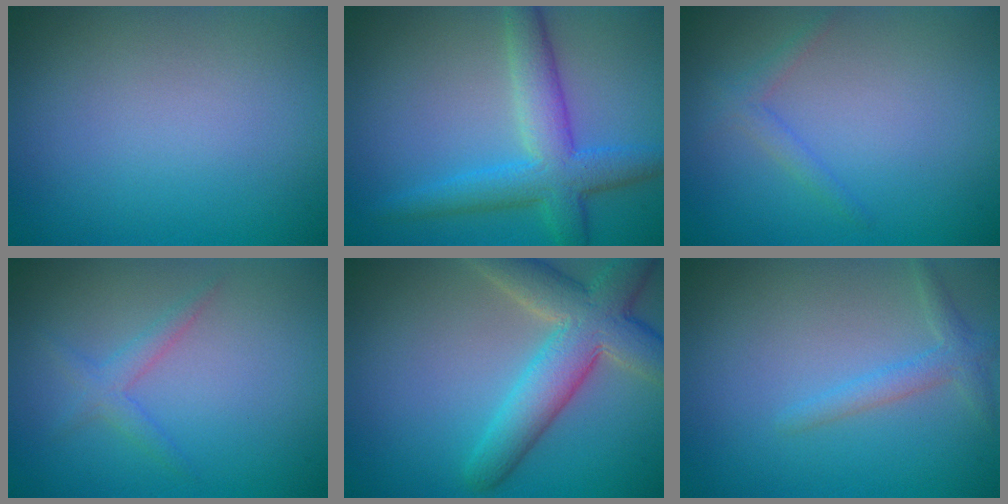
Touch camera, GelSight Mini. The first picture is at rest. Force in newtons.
{"total": 5.3, "press": 5.3, "slide": 0.1}
{"total": 1.3, "press": 1.3, "slide": 0.1}
{"total": 1.7, "press": 1.7, "slide": 0.1}
{"total": 6.9, "press": 6.9, "slide": 0.5}
{"total": 1.8, "press": 1.8, "slide": 0.1}